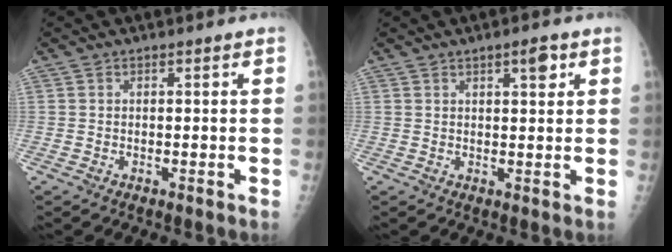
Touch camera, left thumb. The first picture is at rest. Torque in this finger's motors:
{"motor_torque": [-0.31, 0.04, -0.15, -0.07, 0.04]}